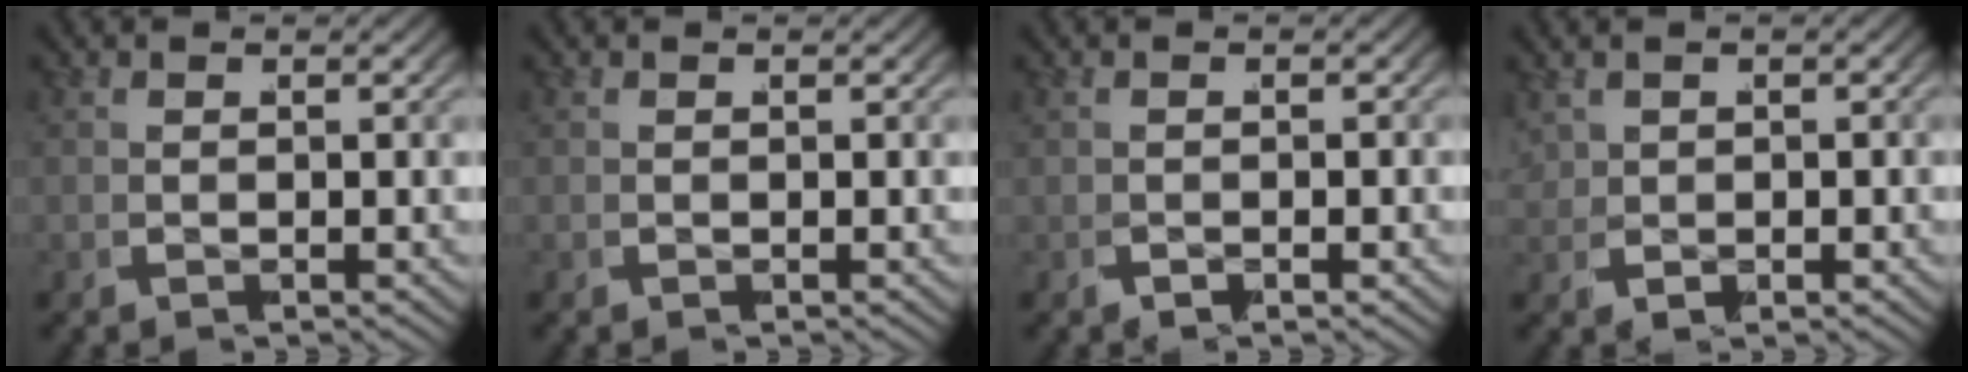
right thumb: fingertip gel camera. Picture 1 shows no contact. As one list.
[{"total": 0.0}, {"total": 1.6, "force": [-0.6, 0.9, 1.2], "torque": [-0.028, -0.002, -0.012]}, {"total": 1.4, "force": [0.4, 1.0, 0.9], "torque": [-0.020, 0.001, 0.010]}]